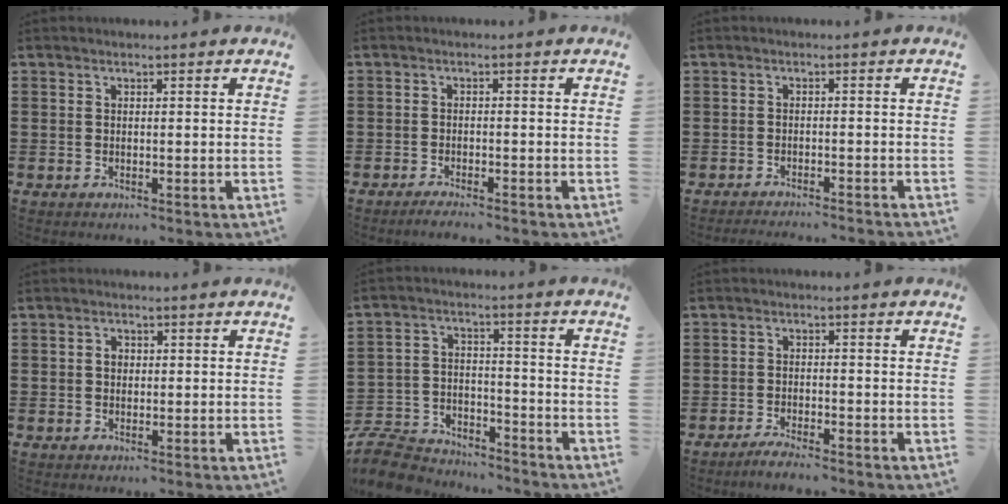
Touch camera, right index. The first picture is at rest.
{"total": 1.6, "force": [-1.5, -0.2, 0.4], "torque": [-0.008, -0.003, -0.028]}
{"total": 1.9, "force": [-1.9, -0.4, 0.2], "torque": [-0.005, 0.000, -0.038]}
{"total": 1.4, "force": [0.2, 1.0, 0.9], "torque": [-0.019, 0.007, 0.002]}
{"total": 8.7, "force": [-8.3, 2.0, 1.4], "torque": [-0.043, 0.020, -0.168]}
{"total": 2.4, "force": [-2.3, -0.2, 0.6], "torque": [-0.012, -0.001, -0.045]}